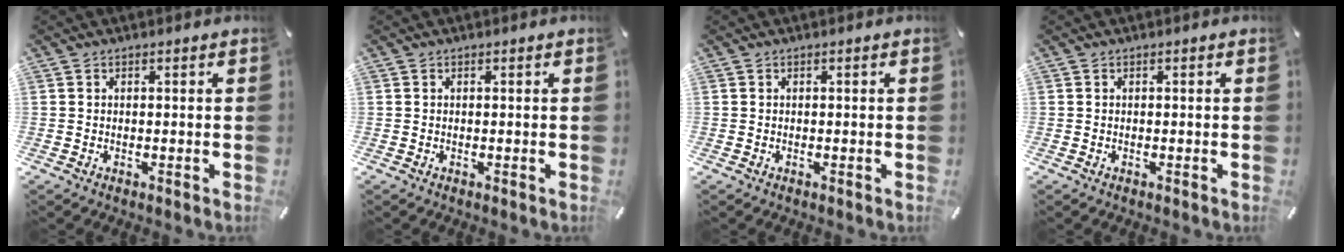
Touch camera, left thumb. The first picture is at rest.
{"total": 0.0}
{"total": 0.0}
{"total": 0.0}